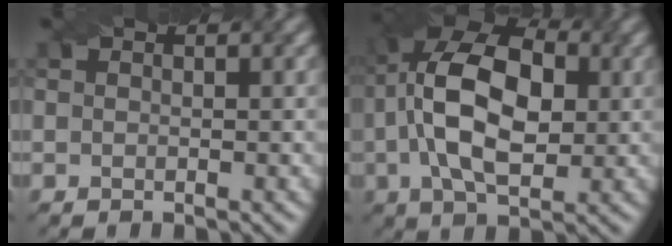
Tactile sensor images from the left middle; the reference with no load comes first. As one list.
[{"total": 12.3, "force": [1.1, 6.9, 10.2], "torque": [-0.195, 0.025, 0.011]}]